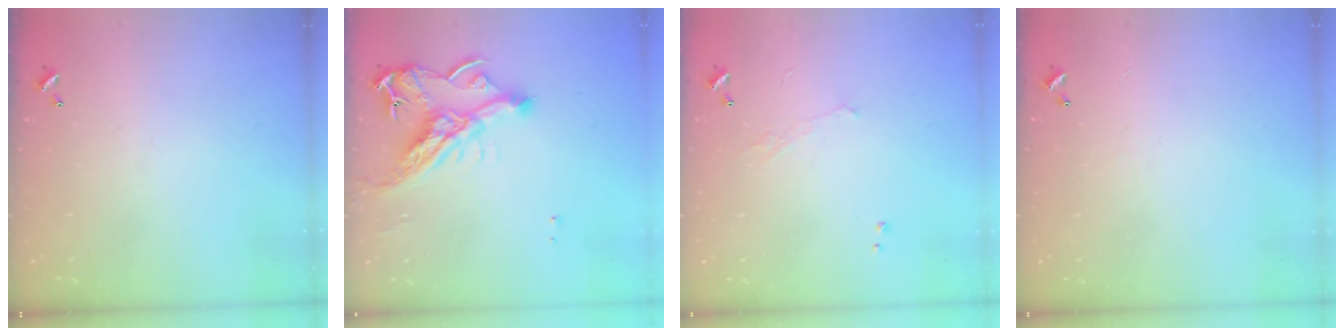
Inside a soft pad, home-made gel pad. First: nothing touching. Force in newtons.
{"total": 11.7, "press": 11.6, "slide": 1.6}
{"total": 0.7, "press": 0.0, "slide": 0.7}
{"total": 0.6, "press": 0.2, "slide": 0.6}